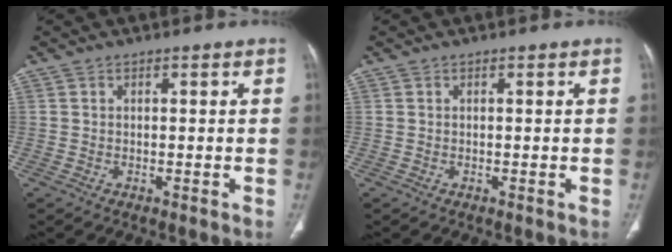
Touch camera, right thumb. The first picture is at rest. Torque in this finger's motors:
{"motor_torque": [0.01, 0.01, -0.01, 0.00, 0.00]}